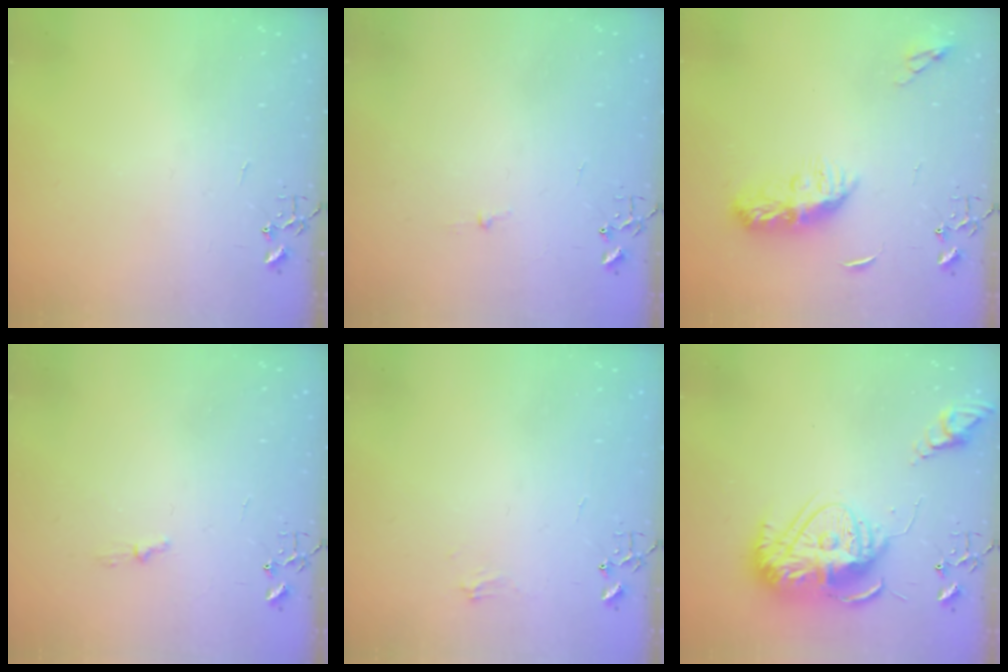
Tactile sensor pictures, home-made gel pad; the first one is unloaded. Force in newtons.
{"total": 2.7, "press": 2.7, "slide": 0.3}
{"total": 9.8, "press": 9.8, "slide": 0.5}
{"total": 3.8, "press": 3.7, "slide": 0.5}
{"total": 6.1, "press": 6.1, "slide": 0.7}
{"total": 17.0, "press": 16.9, "slide": 1.5}